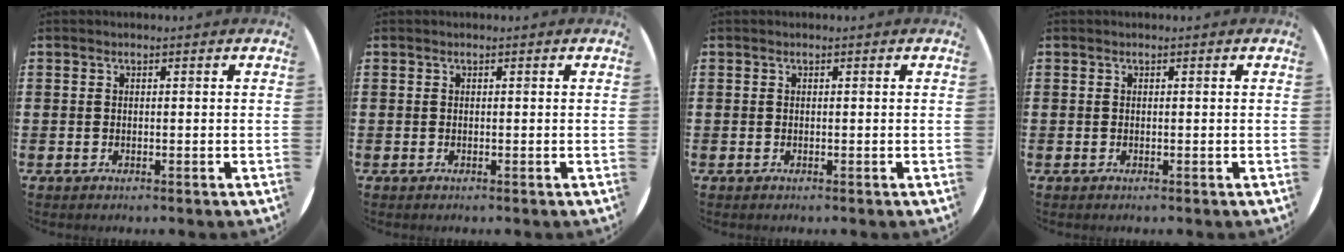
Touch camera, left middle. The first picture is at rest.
{"total": 0.0}
{"total": 0.0}
{"total": 0.0}